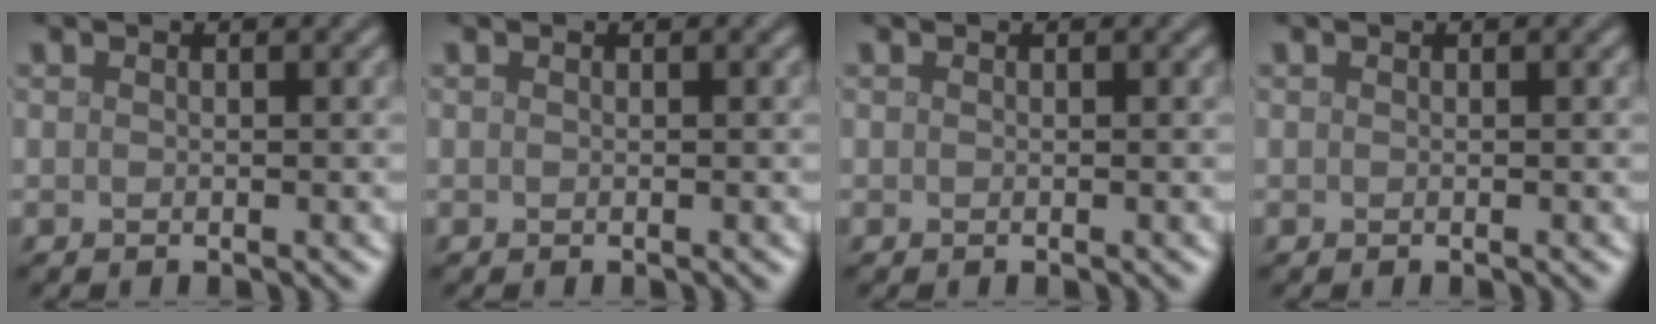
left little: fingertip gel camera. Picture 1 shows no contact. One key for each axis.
{"total": 0.0}
{"total": 0.0}
{"total": 0.0}